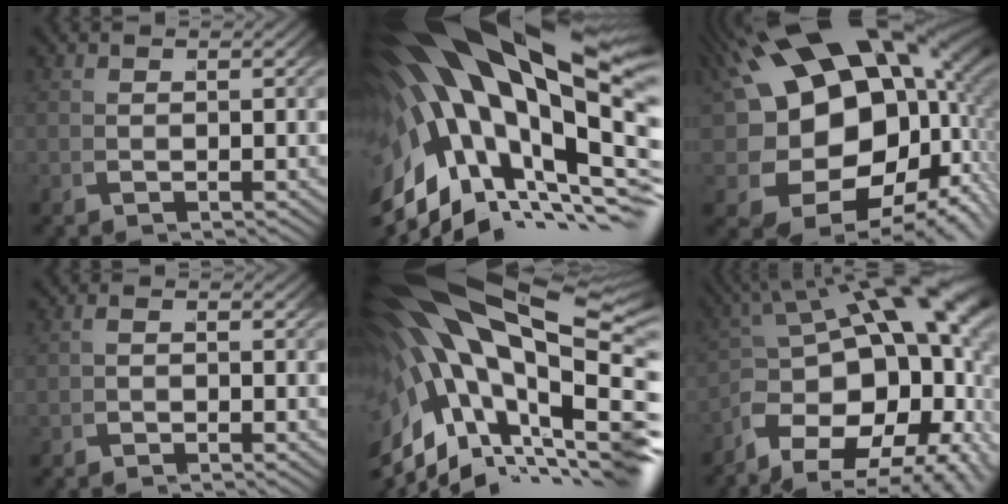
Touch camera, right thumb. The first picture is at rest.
{"total": 21.2, "force": [0.5, 12.8, 16.9], "torque": [-0.307, -0.039, 0.043]}
{"total": 24.3, "force": [1.7, 17.2, 17.1], "torque": [-0.327, -0.060, 0.056]}
{"total": 0.5, "force": [-0.1, -0.5, 0.1], "torque": [0.001, -0.001, 0.003]}
{"total": 19.3, "force": [-1.4, 11.7, 15.3], "torque": [-0.309, -0.059, 0.025]}
{"total": 17.7, "force": [1.0, 10.4, 14.3], "torque": [-0.230, -0.022, 0.033]}